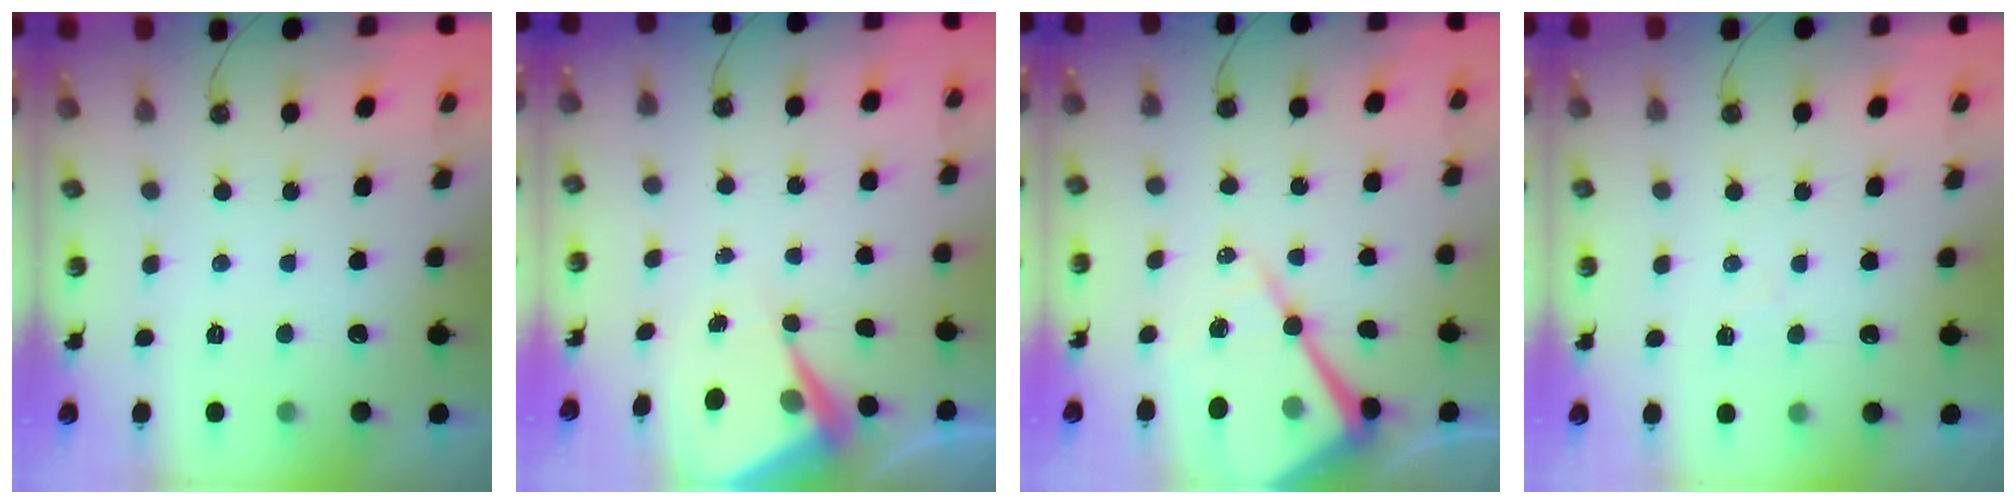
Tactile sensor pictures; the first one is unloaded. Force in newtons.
{"total": 6.5, "press": 6.5, "slide": 0.3}
{"total": 16.4, "press": 16.3, "slide": 1.6}
{"total": 4.2, "press": 4.2, "slide": 0.6}